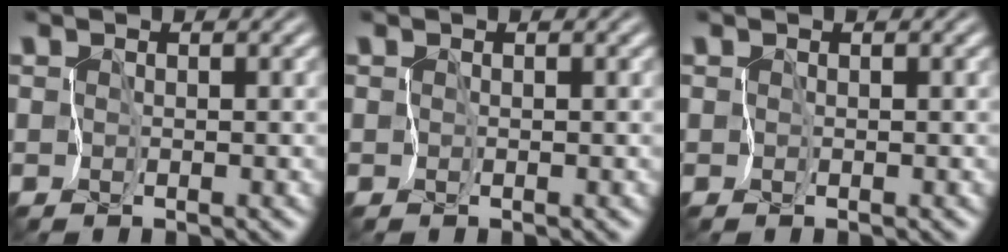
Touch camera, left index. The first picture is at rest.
{"total": 0.0}
{"total": 0.0}